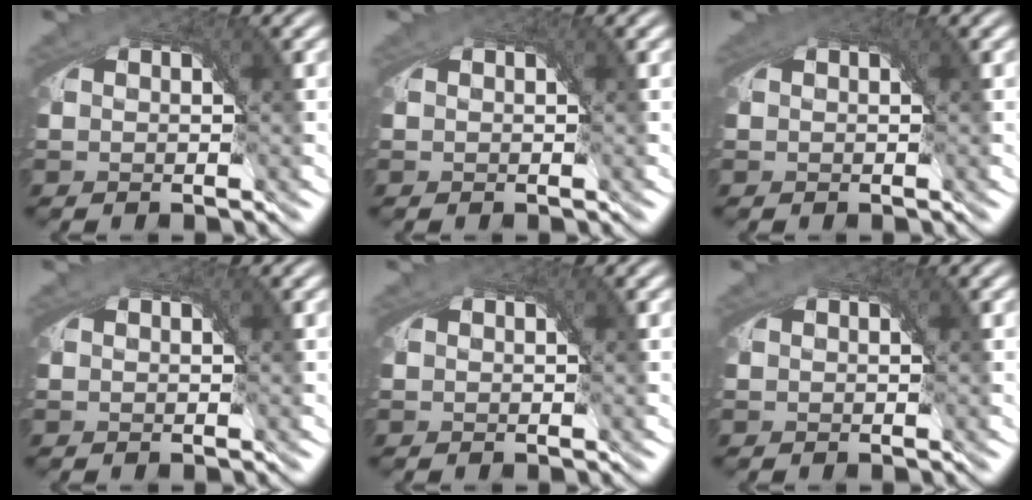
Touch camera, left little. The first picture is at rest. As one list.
[{"total": 0.0}, {"total": 0.5, "force": [0.2, 0.2, 0.5], "torque": [-0.004, 0.000, 0.004]}, {"total": 0.0}, {"total": 0.0}, {"total": 0.0}]